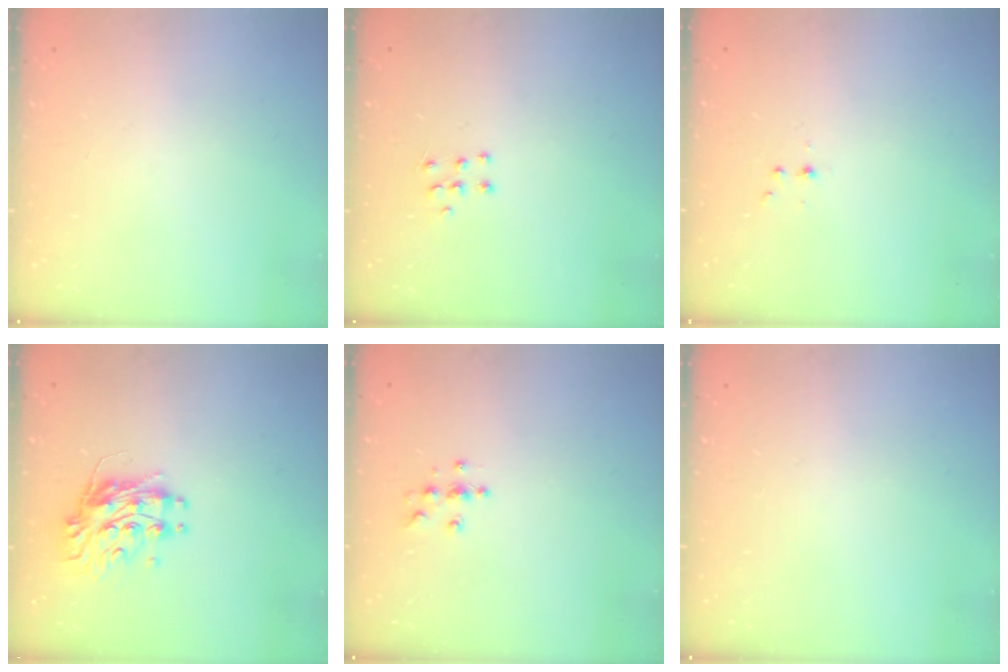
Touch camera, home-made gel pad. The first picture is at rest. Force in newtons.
{"total": 5.0, "press": 5.0, "slide": 0.4}
{"total": 2.8, "press": 2.4, "slide": 1.5}
{"total": 10.7, "press": 10.6, "slide": 0.7}
{"total": 4.5, "press": 4.5, "slide": 0.3}
{"total": 0.0}